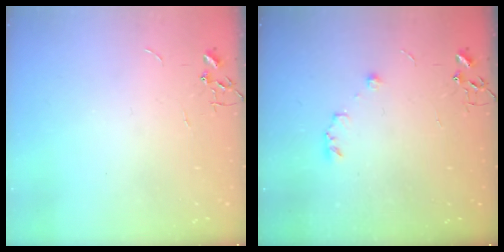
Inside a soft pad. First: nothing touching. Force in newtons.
{"total": 5.8, "press": 5.8, "slide": 0.5}